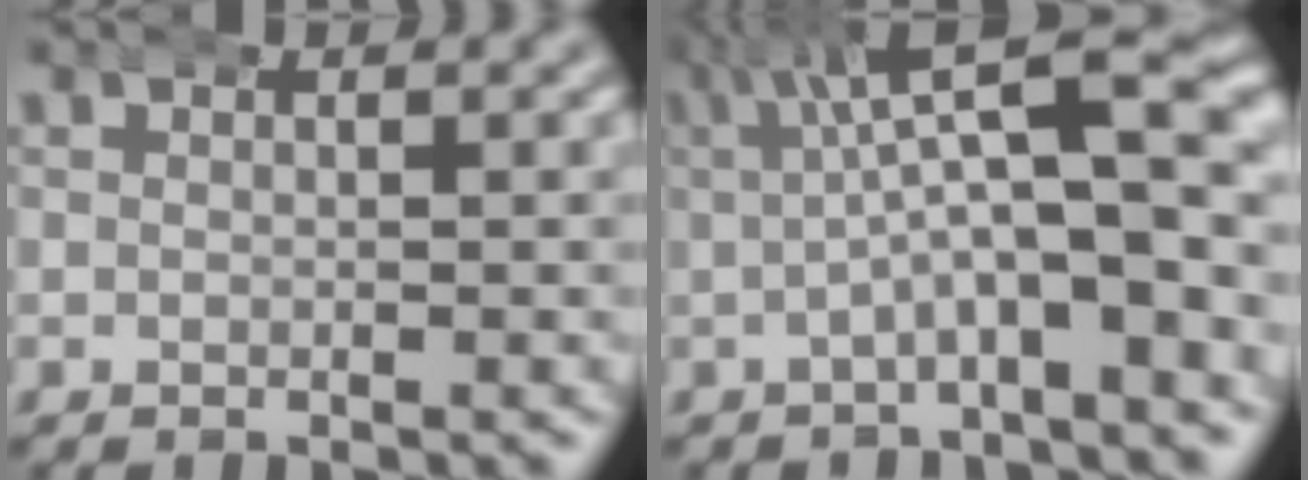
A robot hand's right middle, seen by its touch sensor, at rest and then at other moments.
{"total": 8.1, "force": [0.5, 2.6, 7.7], "torque": [-0.100, 0.011, 0.004]}